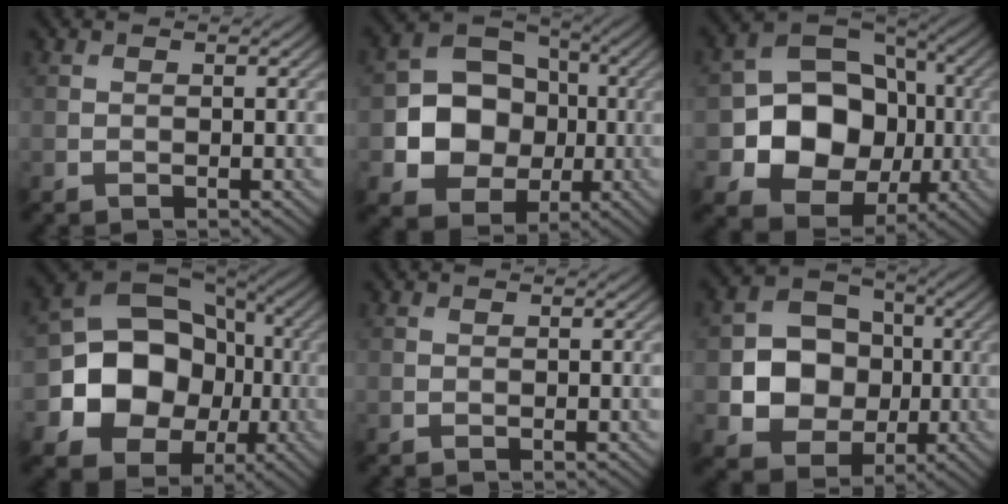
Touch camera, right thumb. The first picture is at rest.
{"total": 10.8, "force": [-1.3, 9.1, 5.7], "torque": [-0.115, -0.007, -0.042]}
{"total": 13.6, "force": [-2.3, 11.2, 7.4], "torque": [-0.146, -0.013, -0.064]}
{"total": 15.1, "force": [-2.8, 12.8, 7.6], "torque": [-0.148, -0.023, -0.072]}
{"total": 0.0}
{"total": 9.8, "force": [-0.7, 8.4, 5.1], "torque": [-0.108, -0.004, -0.030]}